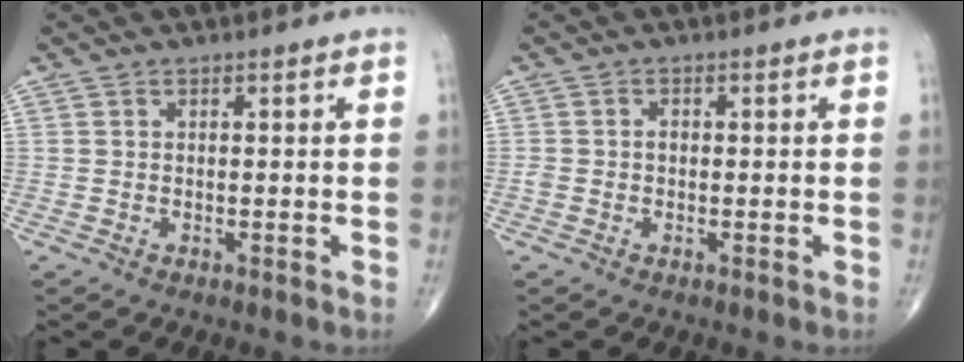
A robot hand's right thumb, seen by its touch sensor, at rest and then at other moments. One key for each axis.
{"total": 1.4, "fx": -0.2, "fy": 1.1, "fz": 0.9, "tx": -0.016, "ty": 0.005, "tz": -0.004}